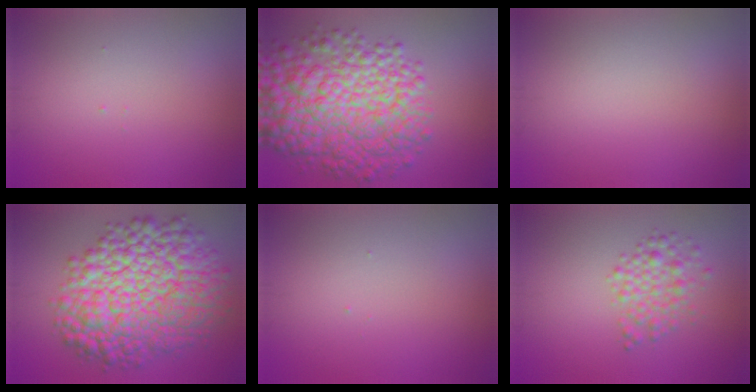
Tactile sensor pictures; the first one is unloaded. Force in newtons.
{"total": 10.8, "press": 10.8, "slide": 0.3}
{"total": 0.0}
{"total": 13.9, "press": 13.9, "slide": 0.3}
{"total": 0.0}
{"total": 2.9, "press": 2.9, "slide": 0.1}